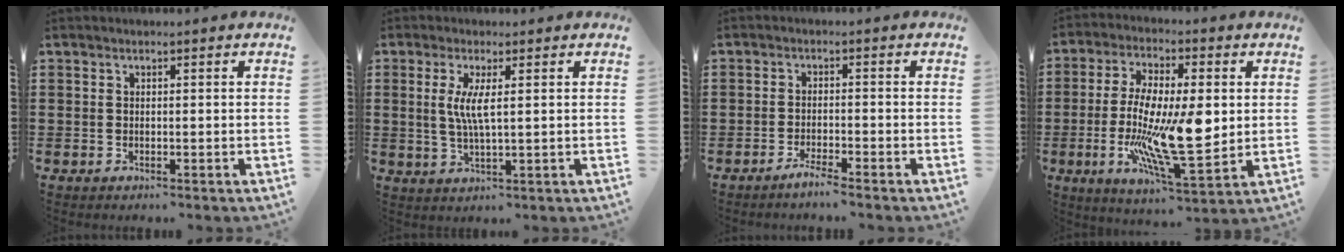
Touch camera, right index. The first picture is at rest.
{"total": 4.6, "force": [0.8, 0.6, 4.5], "torque": [-0.095, -0.005, 0.009]}
{"total": 2.1, "force": [-1.9, -0.2, 0.9], "torque": [-0.016, 0.001, -0.035]}
{"total": 14.7, "force": [-0.6, 4.9, 13.8], "torque": [-0.272, -0.014, -0.008]}